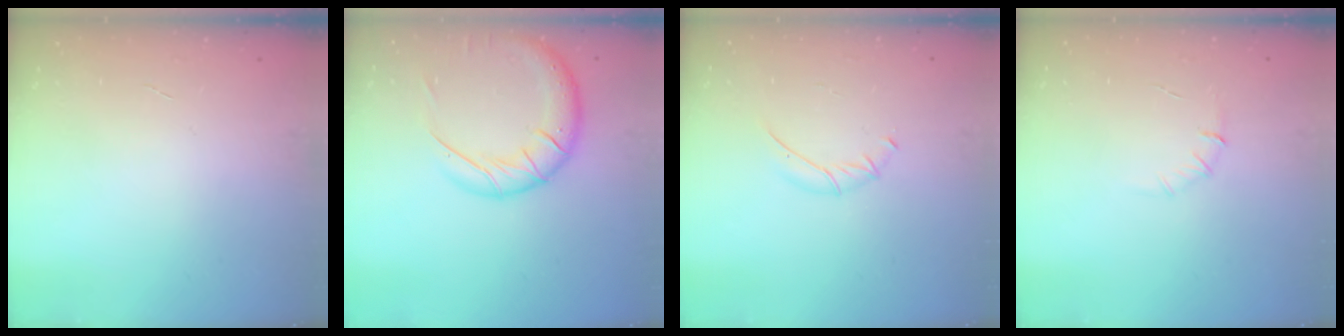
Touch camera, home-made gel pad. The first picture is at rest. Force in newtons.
{"total": 15.9, "press": 15.5, "slide": 3.1}
{"total": 6.2, "press": 6.0, "slide": 1.6}
{"total": 5.7, "press": 5.5, "slide": 1.6}